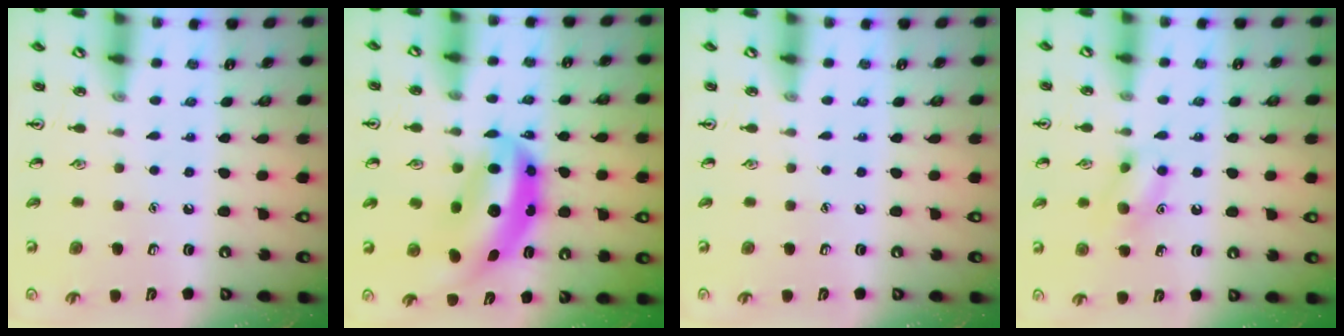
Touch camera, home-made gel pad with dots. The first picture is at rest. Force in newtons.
{"total": 11.2, "press": 10.7, "slide": 3.2}
{"total": 0.0}
{"total": 10.1, "press": 10.0, "slide": 1.4}